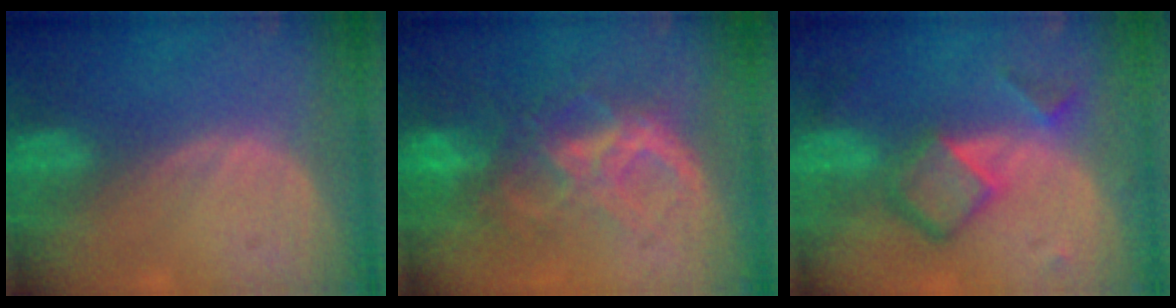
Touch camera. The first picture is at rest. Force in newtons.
{"total": 8.1, "press": 7.6, "slide": 2.7}
{"total": 6.9, "press": 5.9, "slide": 3.6}